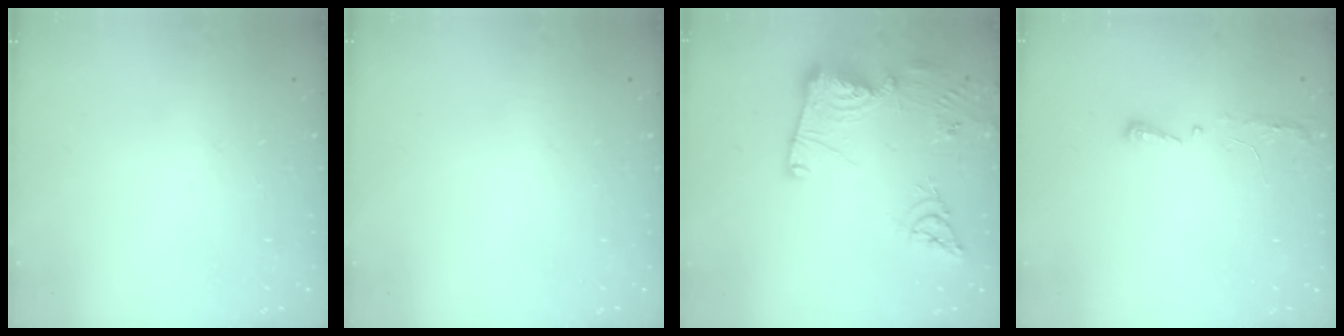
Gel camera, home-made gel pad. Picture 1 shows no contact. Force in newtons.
{"total": 0.0}
{"total": 18.1, "press": 18.0, "slide": 1.7}
{"total": 4.1, "press": 4.0, "slide": 0.6}